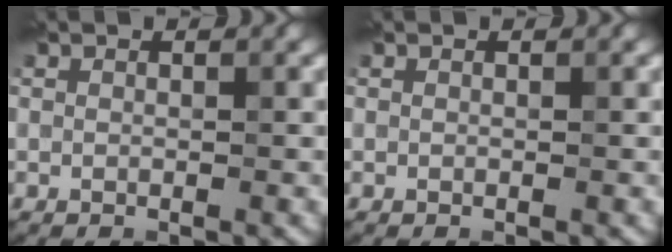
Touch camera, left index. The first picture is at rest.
{"total": 0.0}